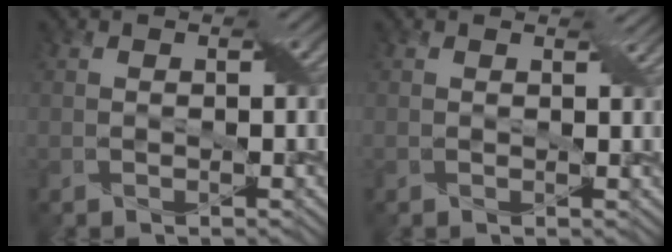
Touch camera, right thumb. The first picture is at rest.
{"total": 1.0, "force": [0.7, 0.3, 0.6], "torque": [-0.012, -0.003, 0.012]}